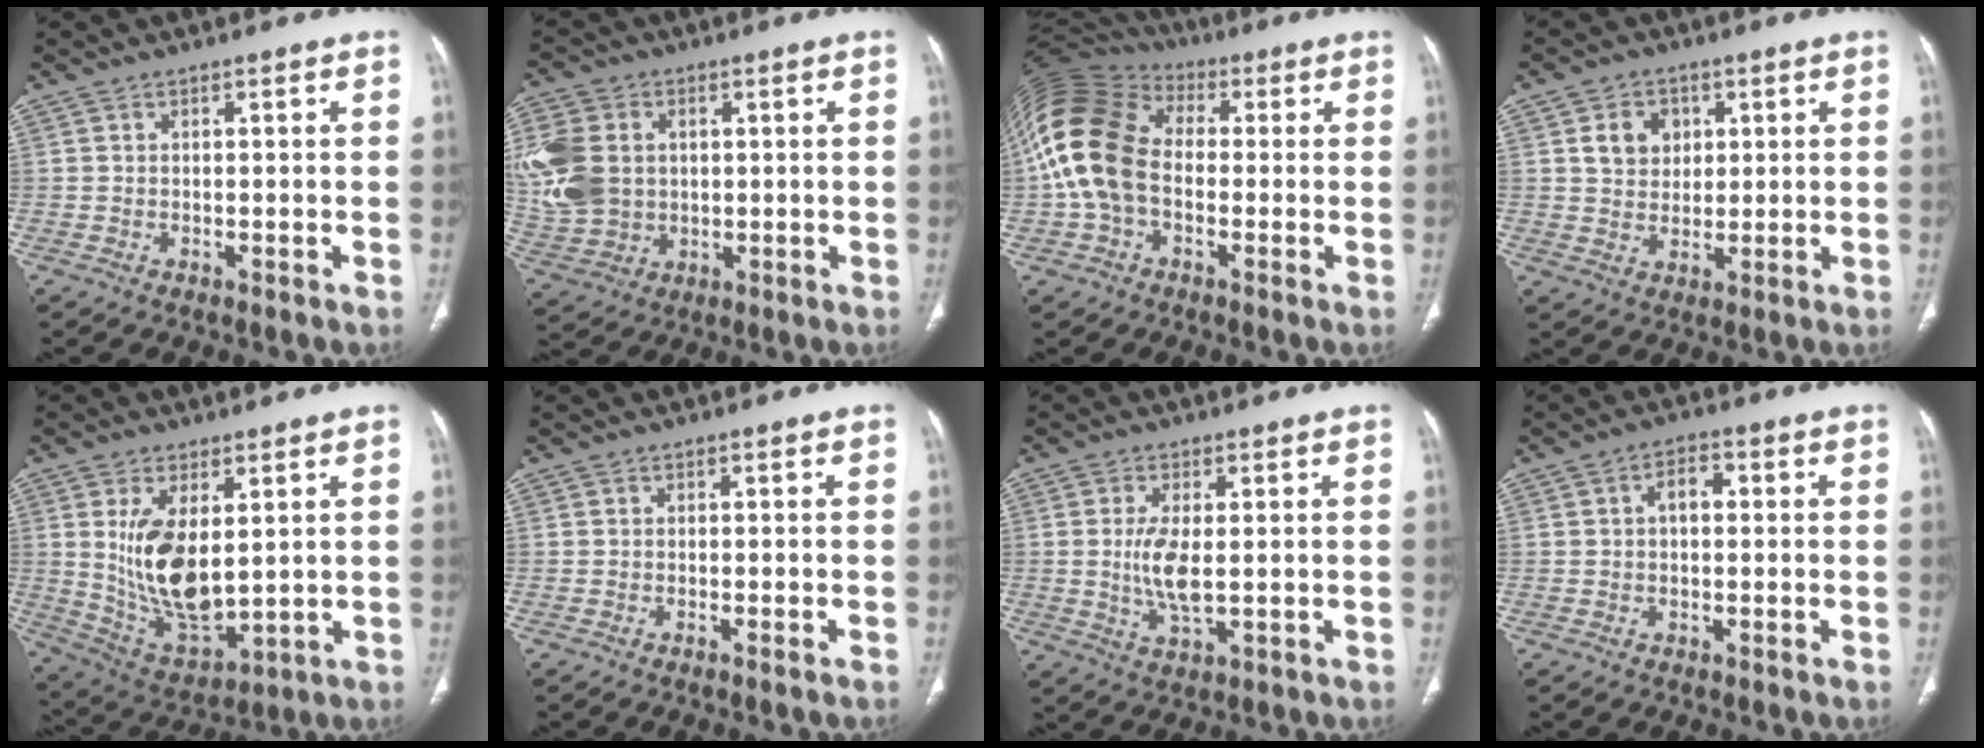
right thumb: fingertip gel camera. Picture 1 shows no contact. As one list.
[{"total": 15.8, "force": [1.8, 12.3, 9.7], "torque": [-0.221, 0.004, 0.046]}, {"total": 16.7, "force": [-1.2, 11.5, 12.1], "torque": [-0.257, 0.036, -0.030]}, {"total": 6.3, "force": [2.0, 5.2, 3.0], "torque": [-0.023, -0.007, 0.036]}, {"total": 14.3, "force": [2.4, 7.1, 12.1], "torque": [-0.213, -0.025, 0.066]}, {"total": 1.2, "force": [-0.9, -0.1, 0.8], "torque": [-0.016, -0.001, -0.009]}, {"total": 6.4, "force": [0.0, 2.4, 6.0], "torque": [-0.130, -0.012, 0.004]}, {"total": 3.6, "force": [0.2, 2.2, 2.9], "torque": [-0.038, 0.013, -0.001]}]